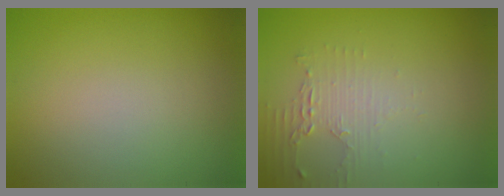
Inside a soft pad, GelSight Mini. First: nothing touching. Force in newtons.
{"total": 1.7, "press": 1.7, "slide": 0.3}